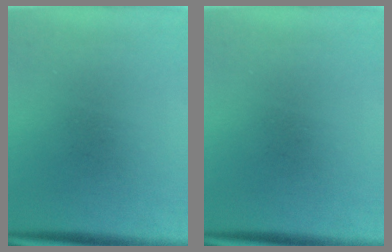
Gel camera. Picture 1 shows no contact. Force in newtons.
{"total": 0.0}